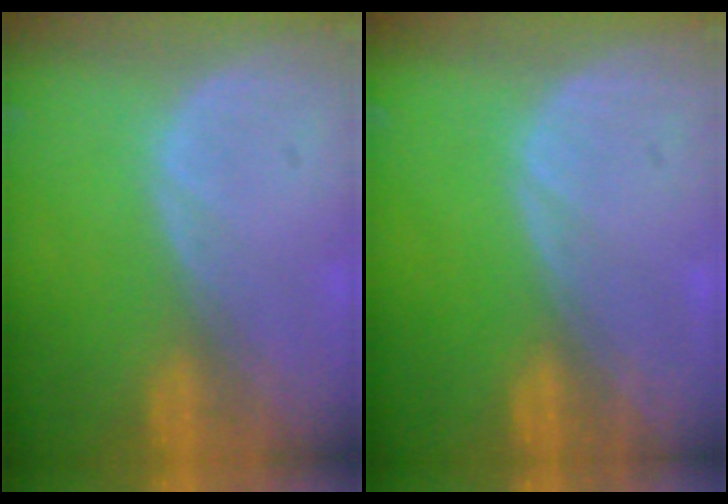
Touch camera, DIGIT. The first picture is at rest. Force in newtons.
{"total": 0.0}